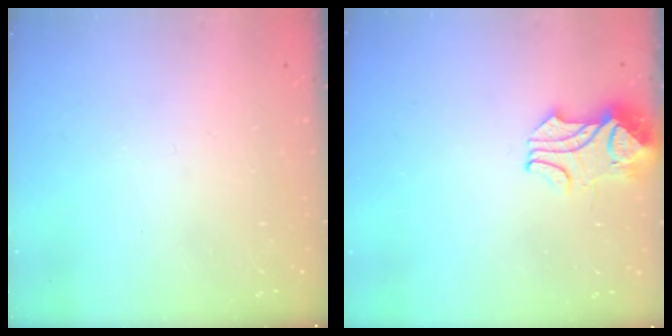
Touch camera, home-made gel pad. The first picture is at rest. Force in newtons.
{"total": 2.4, "press": 2.2, "slide": 1.0}